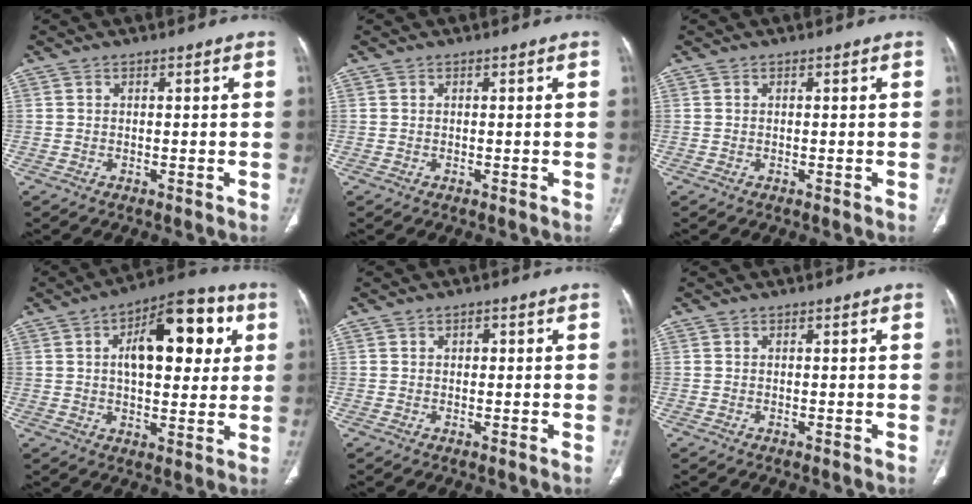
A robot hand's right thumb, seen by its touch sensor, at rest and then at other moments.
{"total": 0.0}
{"total": 0.0}
{"total": 17.6, "force": [4.8, 8.5, 14.6], "torque": [-0.161, 0.012, 0.064]}
{"total": 0.9, "force": [0.2, 0.6, 0.7], "torque": [-0.001, 0.003, 0.000]}
{"total": 0.0}